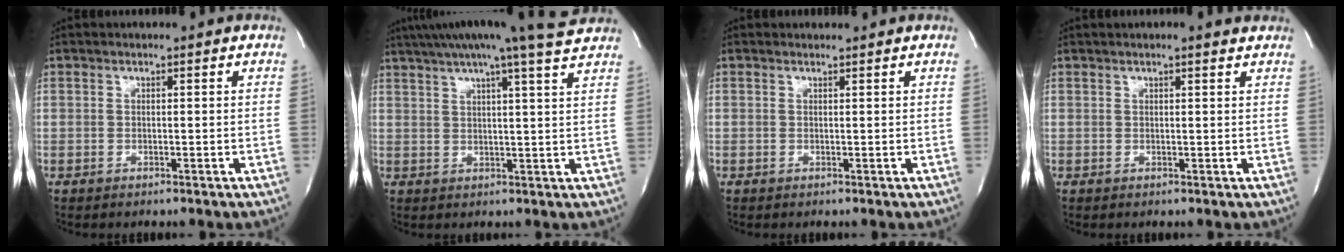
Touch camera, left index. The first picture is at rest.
{"total": 16.2, "force": [14.0, -1.2, 8.2], "torque": [-0.145, 0.003, 0.186]}
{"total": 0.0}
{"total": 2.6, "force": [2.2, 0.2, 1.2], "torque": [-0.022, 0.010, 0.022]}